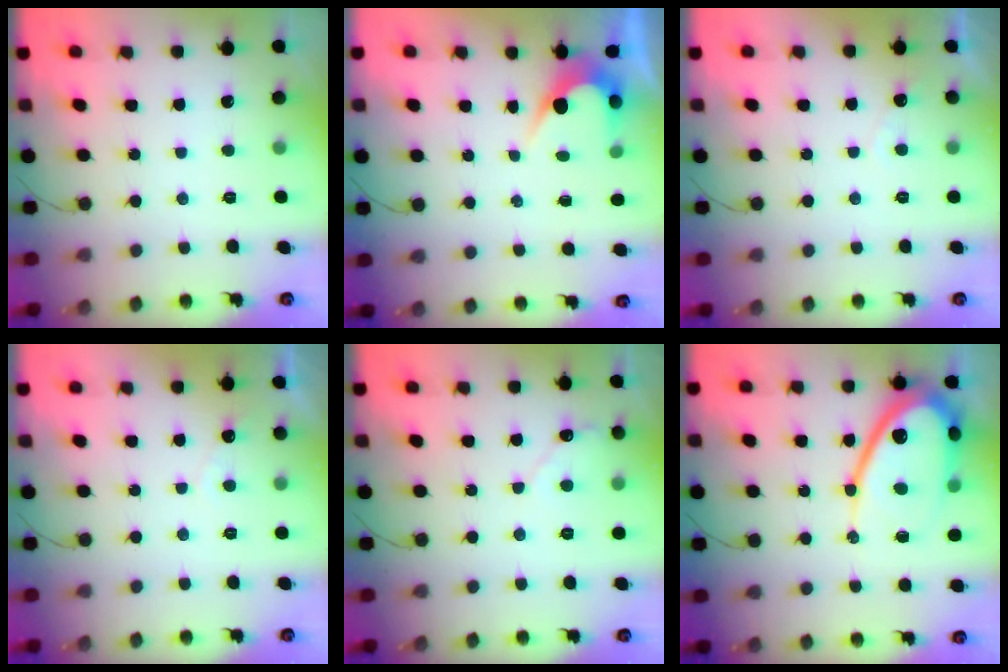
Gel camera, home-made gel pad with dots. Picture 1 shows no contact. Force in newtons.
{"total": 3.4, "press": 3.4, "slide": 0.2}
{"total": 3.2, "press": 3.2, "slide": 0.1}
{"total": 3.2, "press": 3.2, "slide": 0.1}
{"total": 4.4, "press": 4.4, "slide": 0.4}
{"total": 17.0, "press": 16.9, "slide": 1.4}